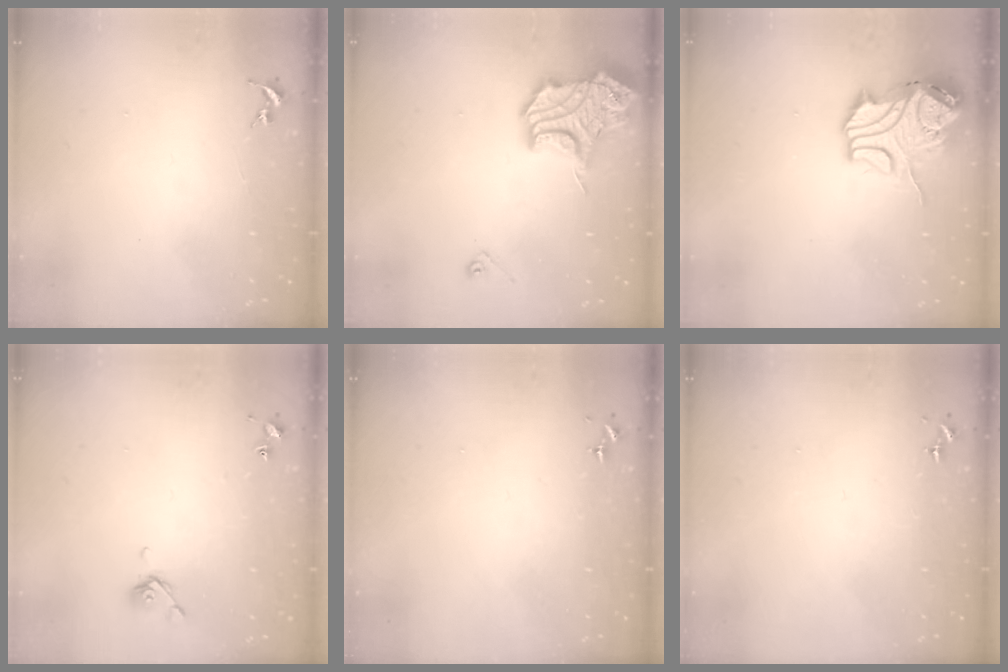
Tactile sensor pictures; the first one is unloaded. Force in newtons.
{"total": 16.5, "press": 16.4, "slide": 2.1}
{"total": 12.4, "press": 12.2, "slide": 1.9}
{"total": 5.6, "press": 5.6, "slide": 0.8}
{"total": 0.0}
{"total": 0.0}